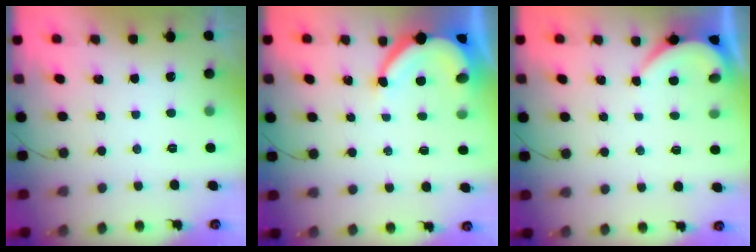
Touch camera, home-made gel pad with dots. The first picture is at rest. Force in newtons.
{"total": 7.5, "press": 7.4, "slide": 0.9}
{"total": 3.5, "press": 3.5, "slide": 0.4}